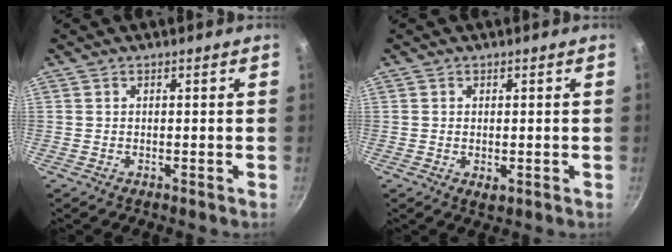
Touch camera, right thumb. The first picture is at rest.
{"total": 1.9, "force": [-0.1, 1.1, 1.6], "torque": [-0.024, -0.006, -0.001]}